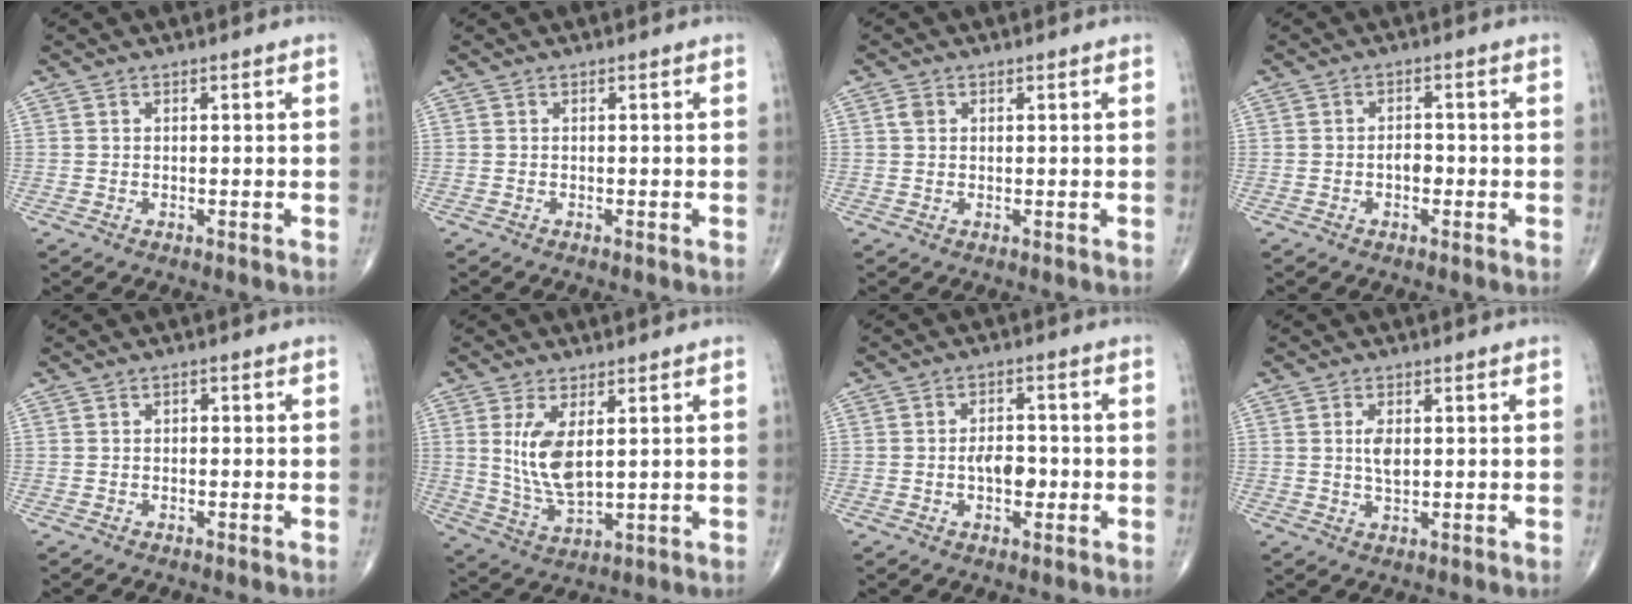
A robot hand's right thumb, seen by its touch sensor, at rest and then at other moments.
{"total": 0.0}
{"total": 1.4, "force": [0.4, 1.1, 0.7], "torque": [-0.013, 0.003, 0.007]}
{"total": 2.4, "force": [-0.7, 1.5, 1.7], "torque": [-0.015, 0.010, -0.014]}
{"total": 0.8, "force": [-0.1, 0.6, 0.5], "torque": [-0.003, 0.002, -0.004]}
{"total": 8.9, "force": [2.1, 3.9, 7.8], "torque": [-0.155, -0.021, 0.053]}
{"total": 5.3, "force": [-1.0, 3.1, 4.2], "torque": [-0.051, 0.013, -0.016]}
{"total": 3.4, "force": [0.6, 1.7, 2.9], "torque": [-0.051, -0.006, 0.011]}